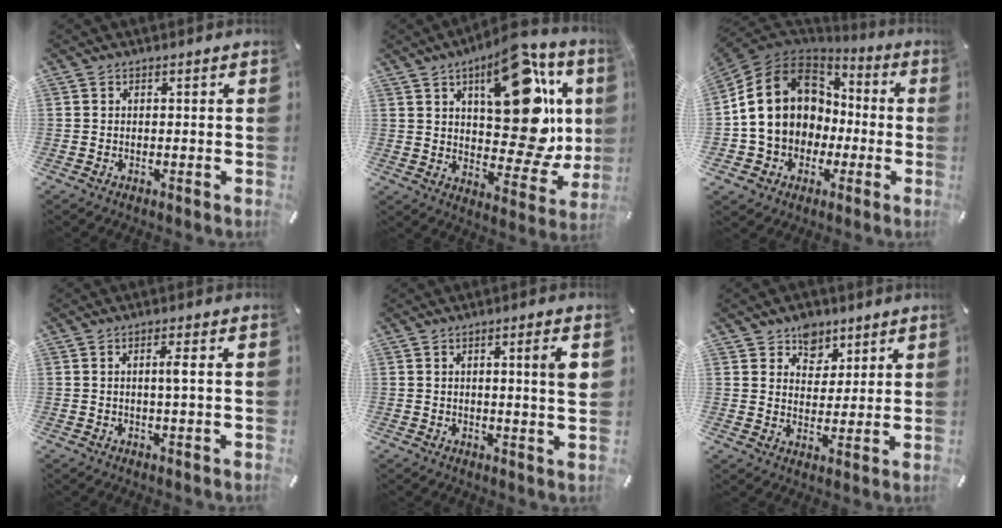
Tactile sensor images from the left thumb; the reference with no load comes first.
{"total": 25.5, "force": [9.2, 12.8, 20.1], "torque": [-0.262, -0.055, 0.156]}
{"total": 17.0, "force": [0.0, 14.8, 8.4], "torque": [-0.166, 0.012, 0.006]}
{"total": 2.8, "force": [0.5, -0.1, 2.8], "torque": [-0.055, -0.003, 0.004]}
{"total": 5.6, "force": [1.5, -0.1, 5.4], "torque": [-0.087, -0.010, 0.016]}
{"total": 7.0, "force": [5.0, 5.0, 0.2], "torque": [0.006, -0.032, 0.089]}